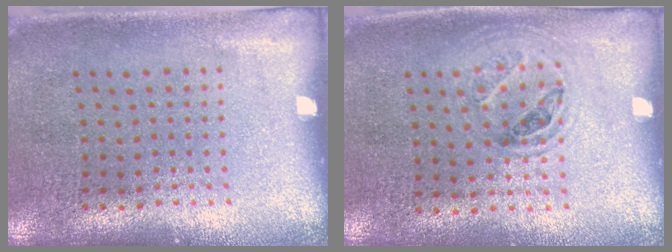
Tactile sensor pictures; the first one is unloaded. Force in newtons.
{"total": 0.9, "press": 0.8, "slide": 0.4}